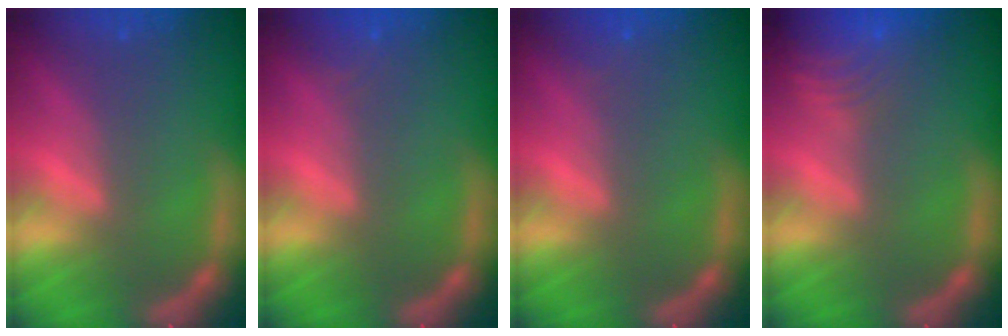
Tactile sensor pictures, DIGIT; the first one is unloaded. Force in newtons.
{"total": 1.4}
{"total": 0.9}
{"total": 9.5}